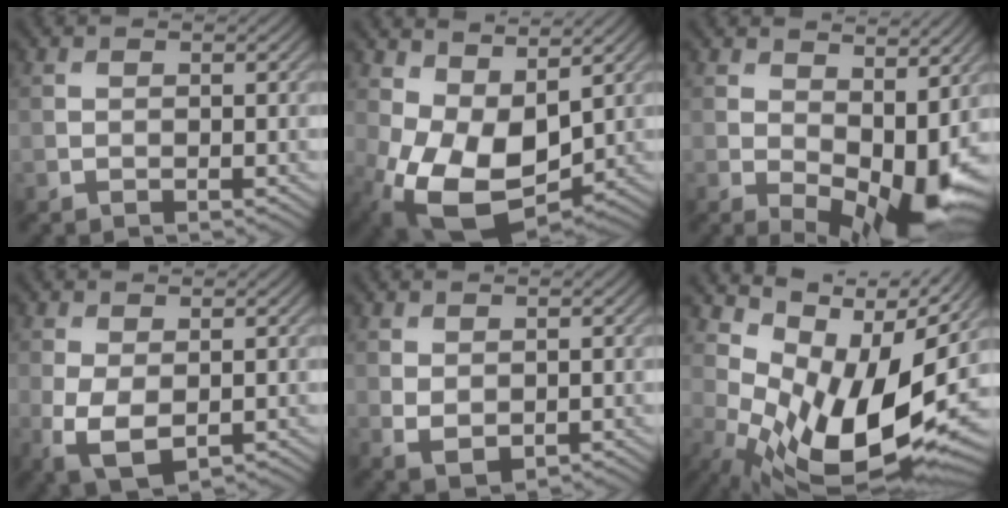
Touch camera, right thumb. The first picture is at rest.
{"total": 11.5, "force": [-0.2, 7.0, 9.1], "torque": [-0.202, -0.024, 0.003]}
{"total": 10.8, "force": [1.1, 6.0, 9.0], "torque": [-0.125, -0.018, 0.031]}
{"total": 5.0, "force": [-0.9, 2.9, 4.0], "torque": [-0.107, -0.016, -0.012]}
{"total": 2.3, "force": [0.4, 1.6, 1.6], "torque": [-0.038, -0.008, 0.014]}
{"total": 14.9, "force": [1.1, 8.3, 12.3], "torque": [-0.237, -0.028, 0.038]}